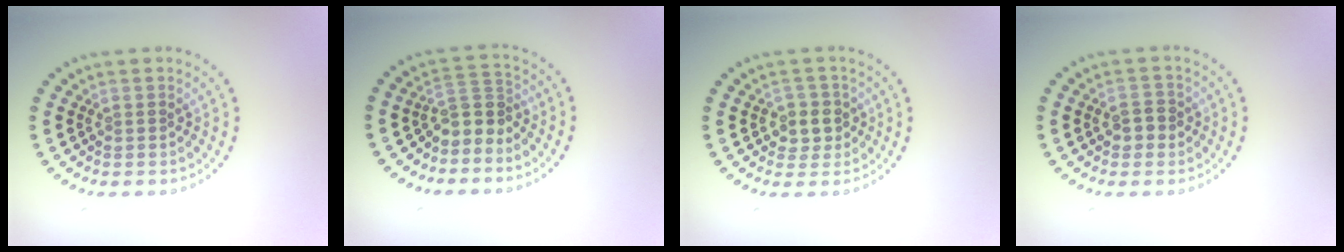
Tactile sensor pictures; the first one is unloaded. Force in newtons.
{"total": 2.6, "press": 1.8, "slide": 1.8}
{"total": 2.5, "press": 2.2, "slide": 1.1}
{"total": 2.1, "press": 2.0, "slide": 0.3}